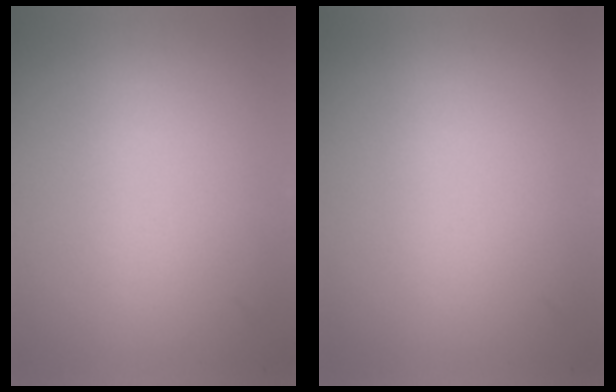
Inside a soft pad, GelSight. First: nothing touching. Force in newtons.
{"total": 0.0}